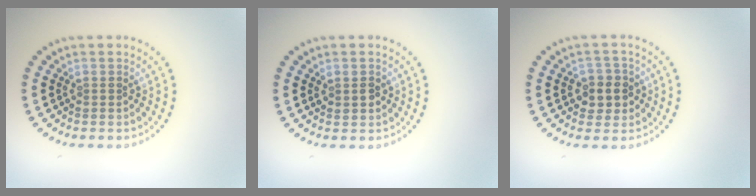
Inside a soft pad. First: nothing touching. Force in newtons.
{"total": 1.4, "press": 1.3, "slide": 0.2}
{"total": 2.8, "press": 2.7, "slide": 0.8}